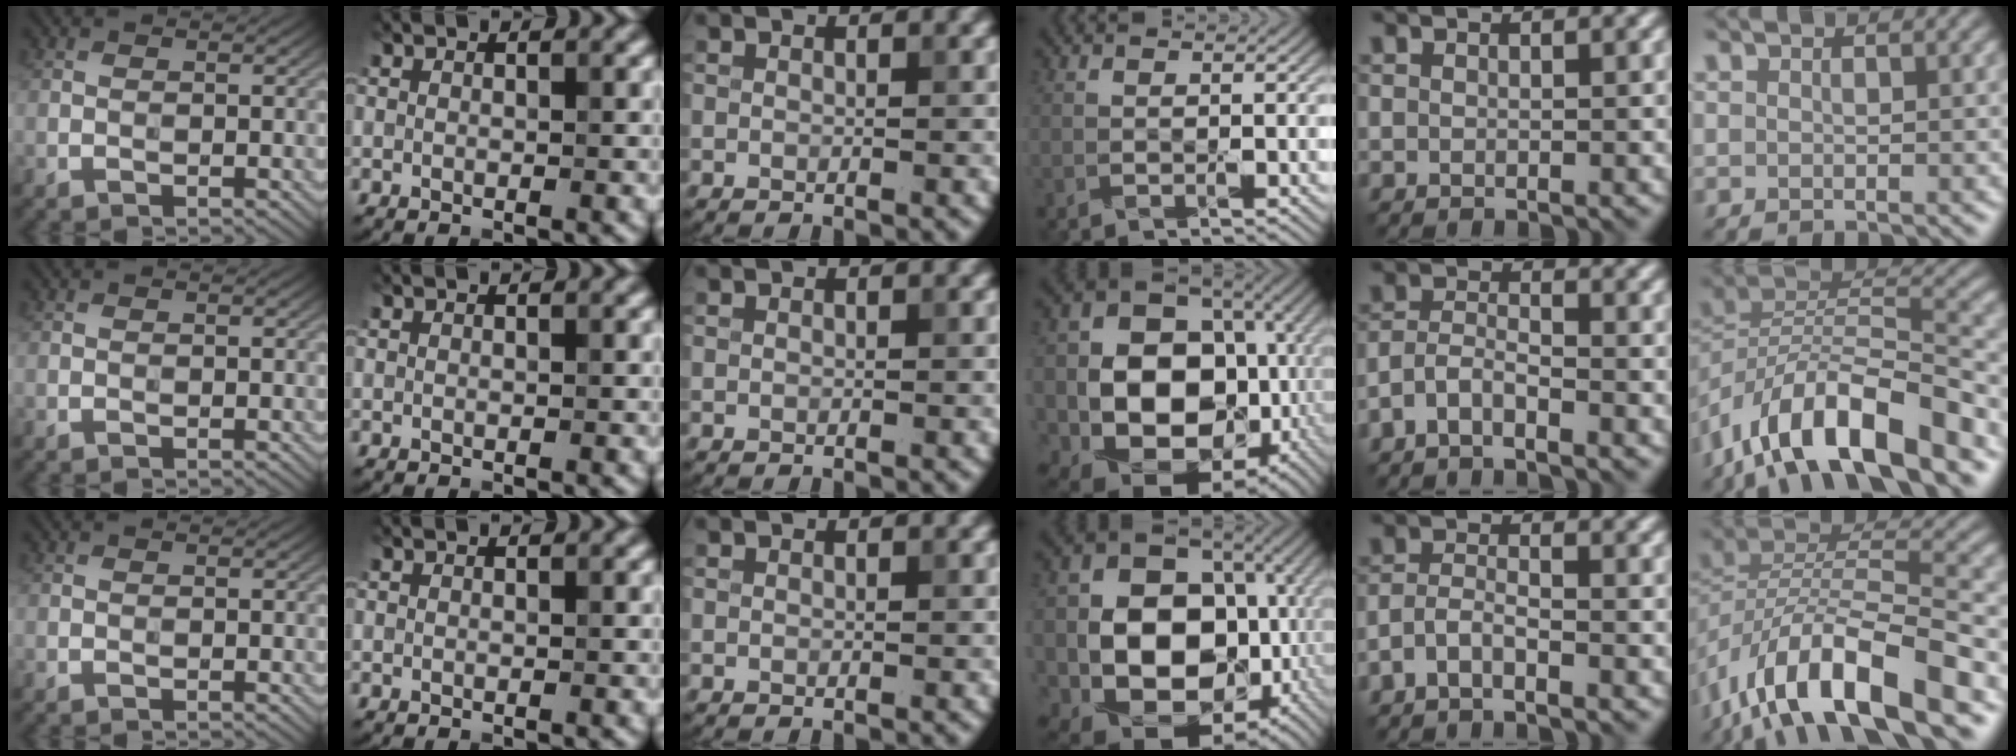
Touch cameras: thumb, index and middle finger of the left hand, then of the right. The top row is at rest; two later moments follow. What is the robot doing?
{"motion": "wipe", "object": "phone"}